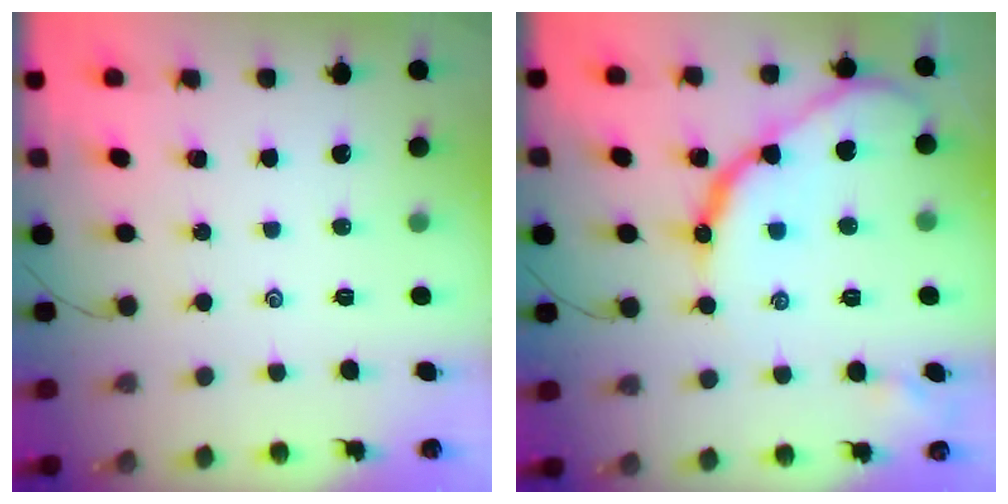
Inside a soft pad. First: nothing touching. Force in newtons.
{"total": 13.5, "press": 13.5, "slide": 0.6}